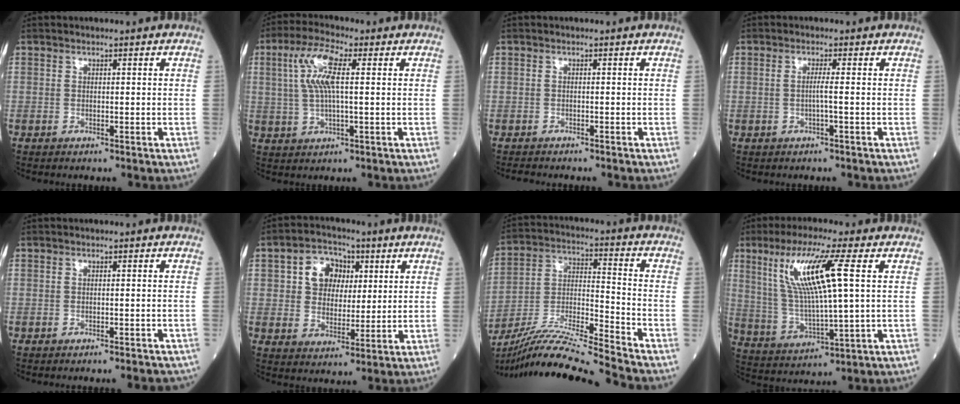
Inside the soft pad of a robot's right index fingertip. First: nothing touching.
{"total": 7.6, "force": [1.9, 1.4, 7.2], "torque": [-0.158, 0.015, 0.039]}
{"total": 1.5, "force": [-1.4, 0.4, 0.2], "torque": [-0.007, -0.003, -0.020]}
{"total": 1.4, "force": [-0.2, -0.4, 1.4], "torque": [-0.027, 0.001, -0.004]}
{"total": 5.2, "force": [-4.8, 0.7, 1.9], "torque": [-0.020, -0.010, -0.053]}
{"total": 7.7, "force": [2.5, 5.8, 4.3], "torque": [-0.077, 0.024, 0.046]}
{"total": 17.8, "force": [-16.2, -2.6, 6.9], "torque": [-0.133, -0.008, -0.289]}
{"total": 13.0, "force": [4.1, 0.4, 12.4], "torque": [-0.258, 0.004, 0.084]}